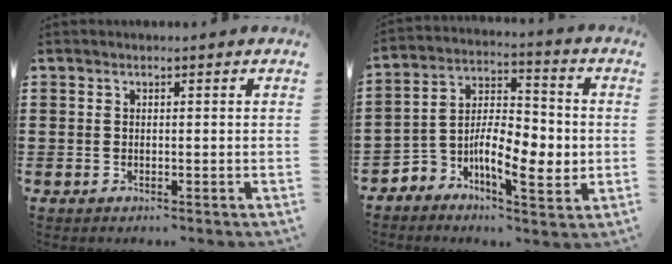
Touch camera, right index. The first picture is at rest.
{"total": 8.2, "force": [-2.3, 4.4, 6.5], "torque": [-0.133, 0.000, -0.044]}